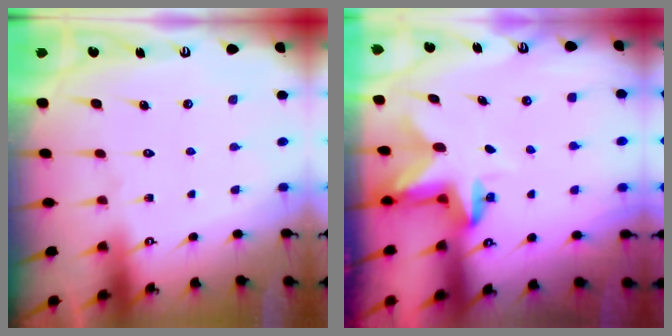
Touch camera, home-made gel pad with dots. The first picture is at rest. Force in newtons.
{"total": 2.9, "press": 2.8, "slide": 0.5}